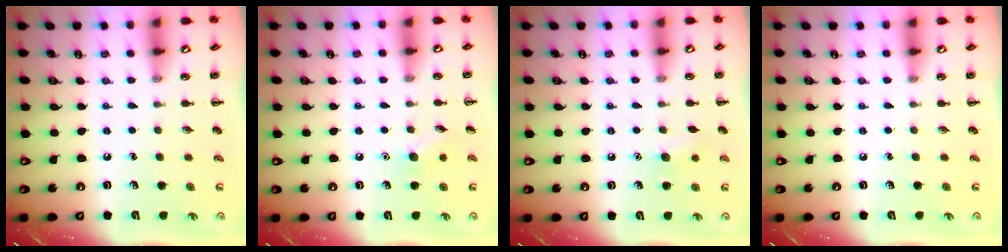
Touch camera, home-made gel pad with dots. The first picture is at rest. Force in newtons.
{"total": 6.9, "press": 6.7, "slide": 1.8}
{"total": 6.7, "press": 6.5, "slide": 1.7}
{"total": 0.0}